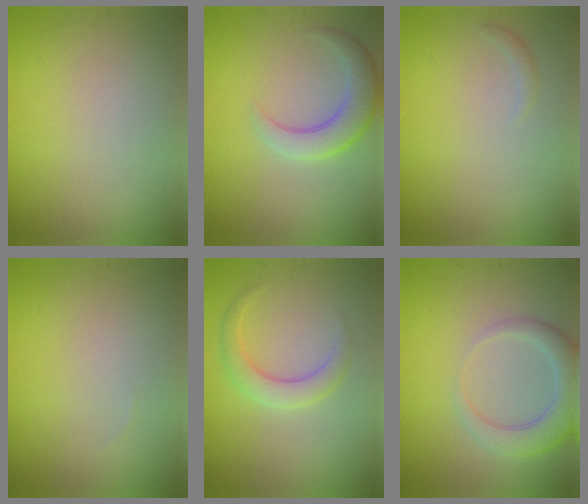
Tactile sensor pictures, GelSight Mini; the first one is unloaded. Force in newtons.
{"total": 4.0, "press": 3.9, "slide": 0.3}
{"total": 0.6, "press": 0.6, "slide": 0.0}
{"total": 0.0}
{"total": 2.7, "press": 2.7, "slide": 0.2}
{"total": 4.3, "press": 4.3, "slide": 0.6}